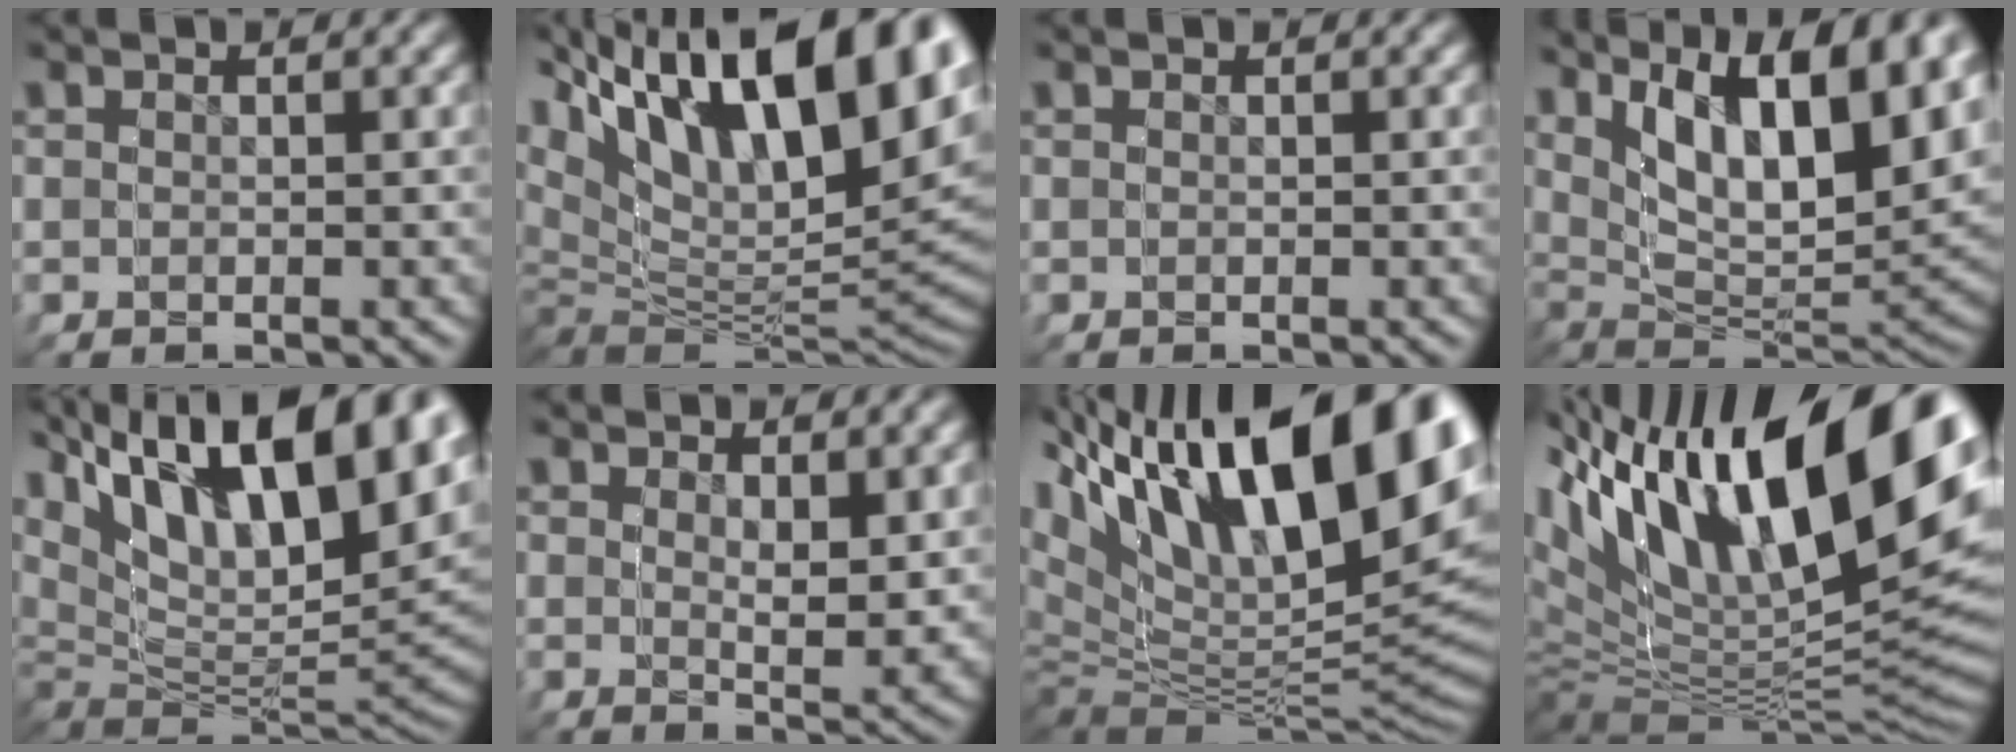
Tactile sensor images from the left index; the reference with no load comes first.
{"total": 16.4, "force": [6.6, 9.6, 11.5], "torque": [-0.173, 0.030, 0.098]}
{"total": 0.0}
{"total": 11.9, "force": [5.4, 6.0, 8.7], "torque": [-0.140, 0.025, 0.085]}
{"total": 12.6, "force": [6.2, 7.3, 8.2], "torque": [-0.150, 0.021, 0.095]}
{"total": 2.8, "force": [2.7, 0.2, -0.3], "torque": [0.013, 0.017, 0.033]}
{"total": 17.5, "force": [4.9, 11.1, 12.6], "torque": [-0.190, 0.013, 0.075]}
{"total": 18.8, "force": [4.9, 10.8, 14.6], "torque": [-0.221, 0.017, 0.076]}